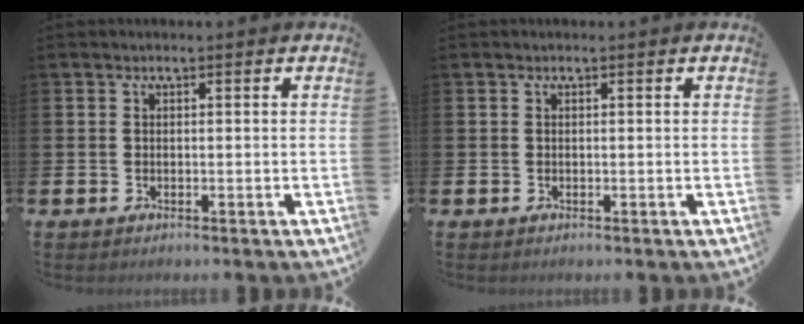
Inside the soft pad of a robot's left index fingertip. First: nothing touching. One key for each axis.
{"total": 0.0}